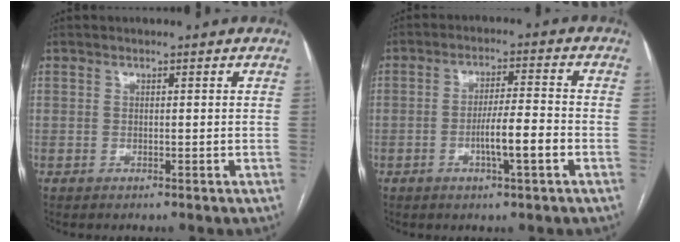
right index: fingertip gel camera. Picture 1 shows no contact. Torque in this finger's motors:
{"motor_torque": [1.09, -0.57, 0.57, 0.14]}